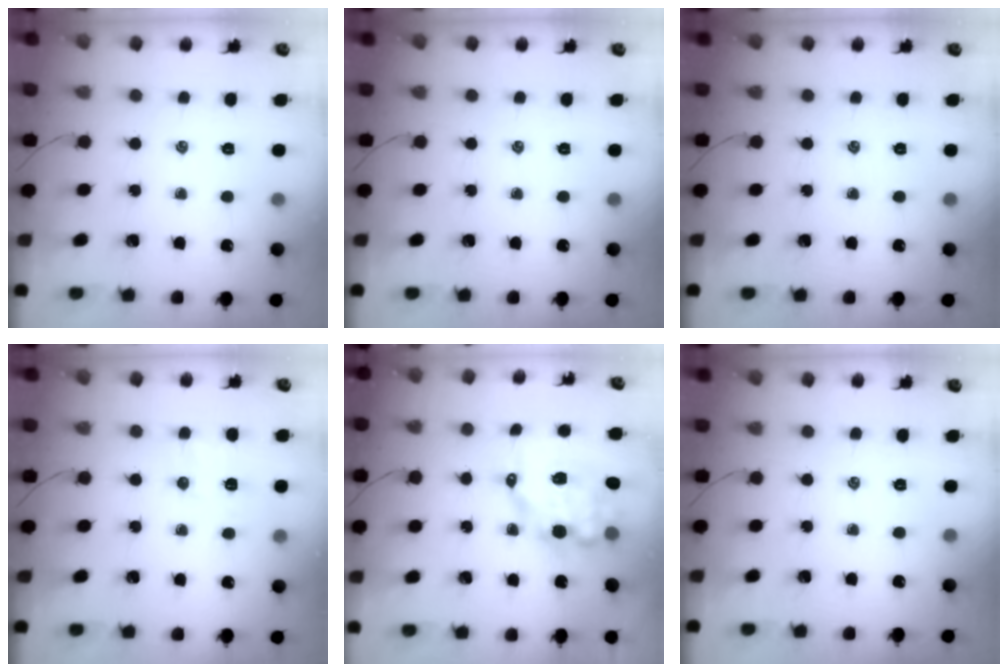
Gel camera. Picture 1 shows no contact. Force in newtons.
{"total": 0.0}
{"total": 0.0}
{"total": 5.4, "press": 5.3, "slide": 0.8}
{"total": 9.9, "press": 9.6, "slide": 2.3}
{"total": 0.0}